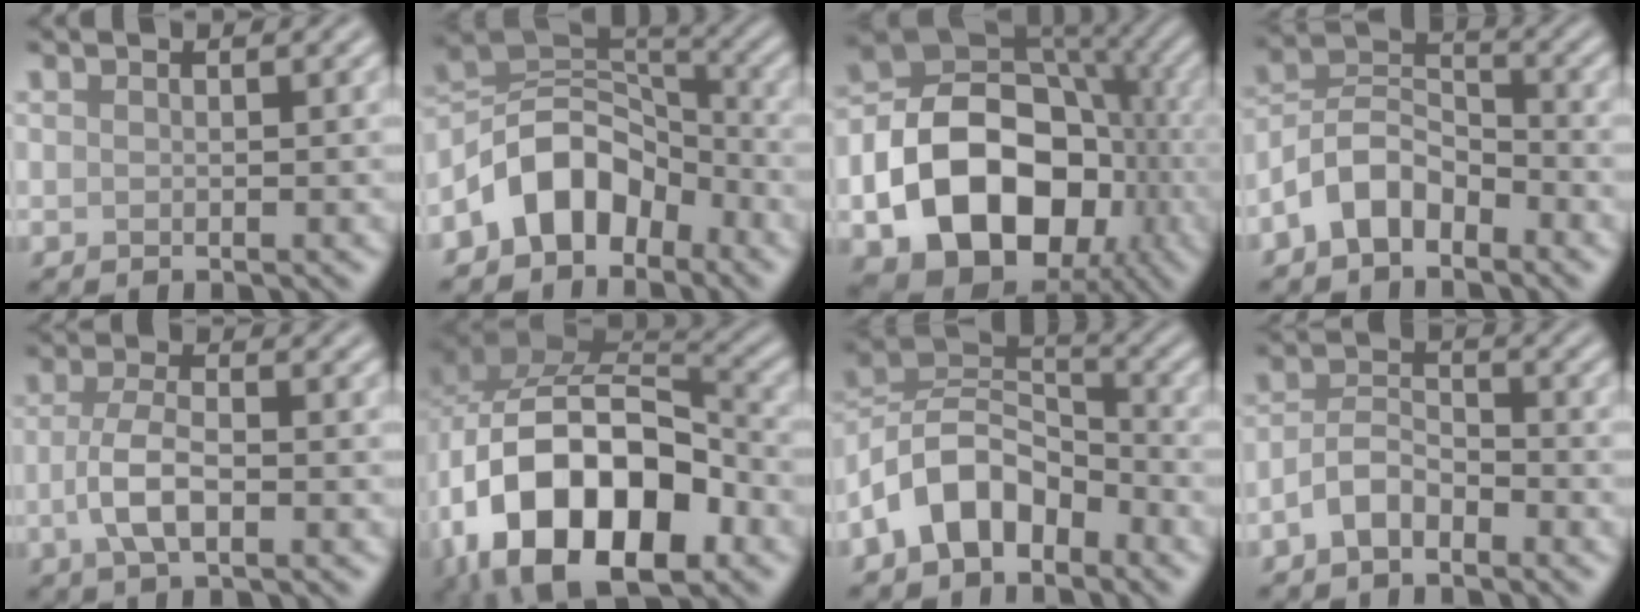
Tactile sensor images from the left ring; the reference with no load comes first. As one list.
[{"total": 7.0, "force": [-4.0, 4.5, 3.6], "torque": [-0.037, 0.012, -0.087]}, {"total": 15.6, "force": [-4.8, 11.3, 9.6], "torque": [-0.139, -0.009, -0.090]}, {"total": 5.2, "force": [-3.1, 3.0, 2.9], "torque": [-0.054, 0.012, -0.071]}, {"total": 3.6, "force": [-0.9, 1.4, 3.2], "torque": [-0.069, -0.001, -0.022]}, {"total": 15.8, "force": [-5.2, 10.0, 11.1], "torque": [-0.193, -0.016, -0.085]}, {"total": 7.2, "force": [-3.9, 4.3, 4.1], "torque": [-0.071, 0.010, -0.090]}, {"total": 3.2, "force": [-1.9, 1.7, 2.0], "torque": [-0.038, 0.010, -0.043]}]